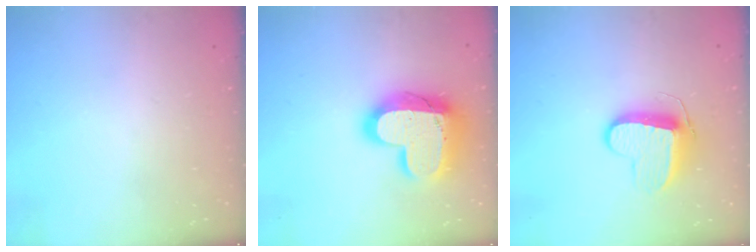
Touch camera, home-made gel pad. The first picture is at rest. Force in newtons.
{"total": 20.0, "press": 20.0, "slide": 1.6}
{"total": 10.3, "press": 10.3, "slide": 0.4}